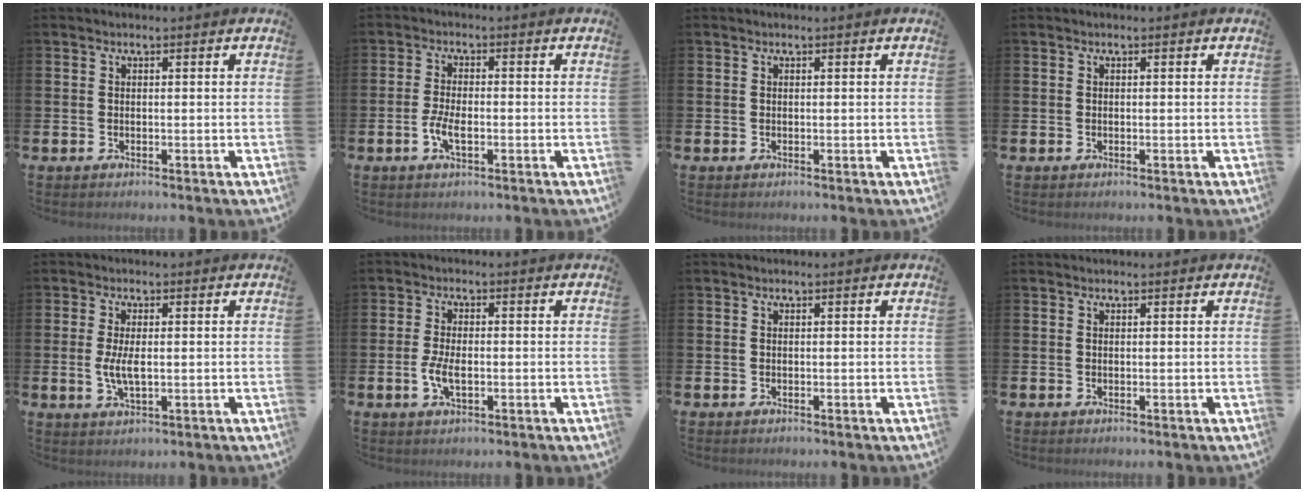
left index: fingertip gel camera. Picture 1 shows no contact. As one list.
[{"total": 3.5, "force": [-1.0, 1.4, 3.0], "torque": [-0.053, -0.001, -0.021]}, {"total": 0.0}, {"total": 0.0}, {"total": 3.6, "force": [0.2, 1.4, 3.3], "torque": [-0.059, 0.003, 0.000]}, {"total": 3.6, "force": [-0.6, 1.7, 3.1], "torque": [-0.057, 0.000, -0.014]}, {"total": 0.0}, {"total": 0.0}]